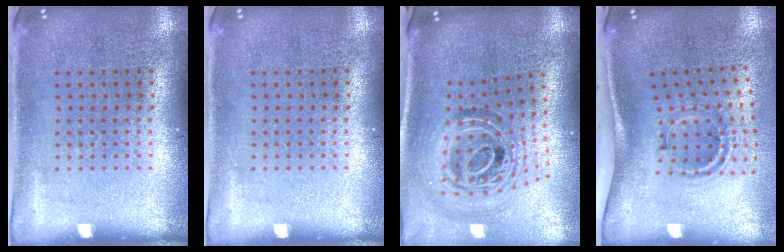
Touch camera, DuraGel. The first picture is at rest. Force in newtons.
{"total": 0.0}
{"total": 2.1, "press": 1.6, "slide": 1.3}
{"total": 1.4, "press": 1.0, "slide": 1.0}